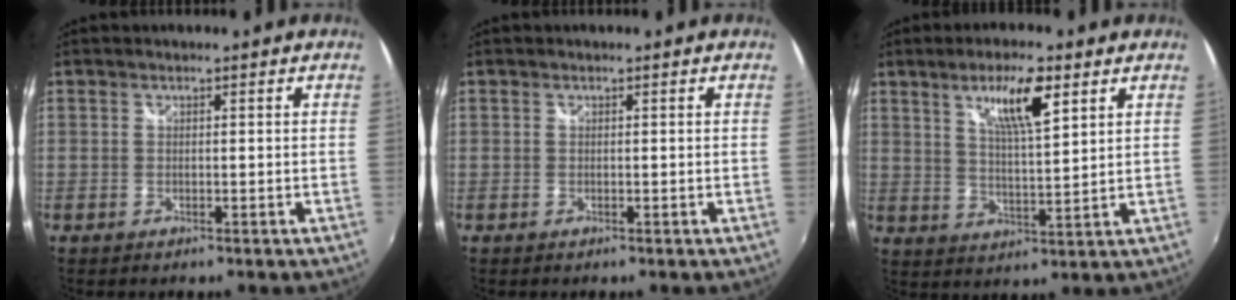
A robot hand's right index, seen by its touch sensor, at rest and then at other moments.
{"total": 0.0}
{"total": 8.8, "force": [4.8, 1.9, 7.2], "torque": [-0.121, 0.004, 0.084]}